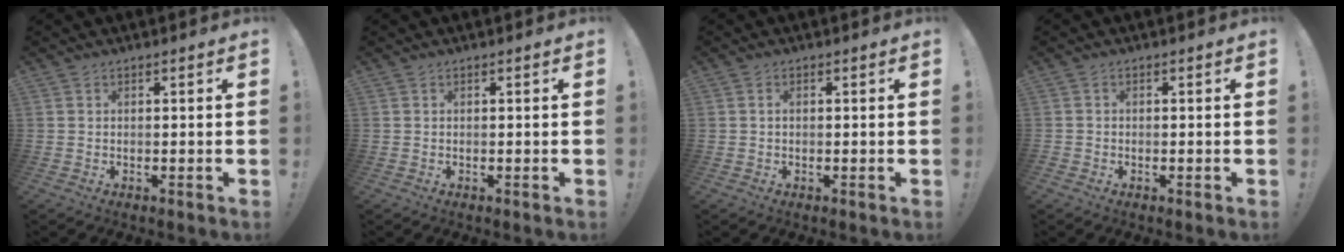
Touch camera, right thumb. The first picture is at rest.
{"total": 0.0}
{"total": 0.7, "force": [-0.1, 0.5, 0.5], "torque": [-0.015, 0.005, -0.001]}
{"total": 0.9, "force": [-0.5, 0.7, 0.1], "torque": [-0.006, 0.006, -0.008]}